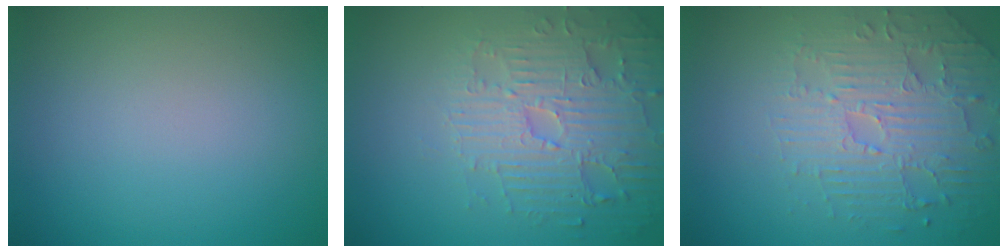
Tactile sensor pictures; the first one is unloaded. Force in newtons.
{"total": 4.6, "press": 4.4, "slide": 1.2}
{"total": 4.7, "press": 4.0, "slide": 2.5}